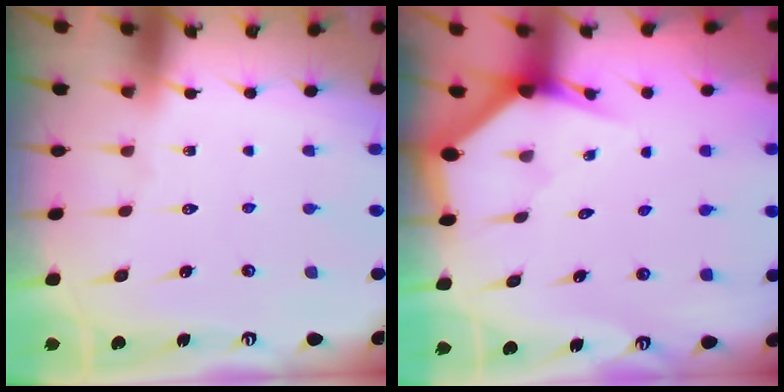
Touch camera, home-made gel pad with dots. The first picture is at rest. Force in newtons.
{"total": 2.8, "press": 2.8, "slide": 0.2}